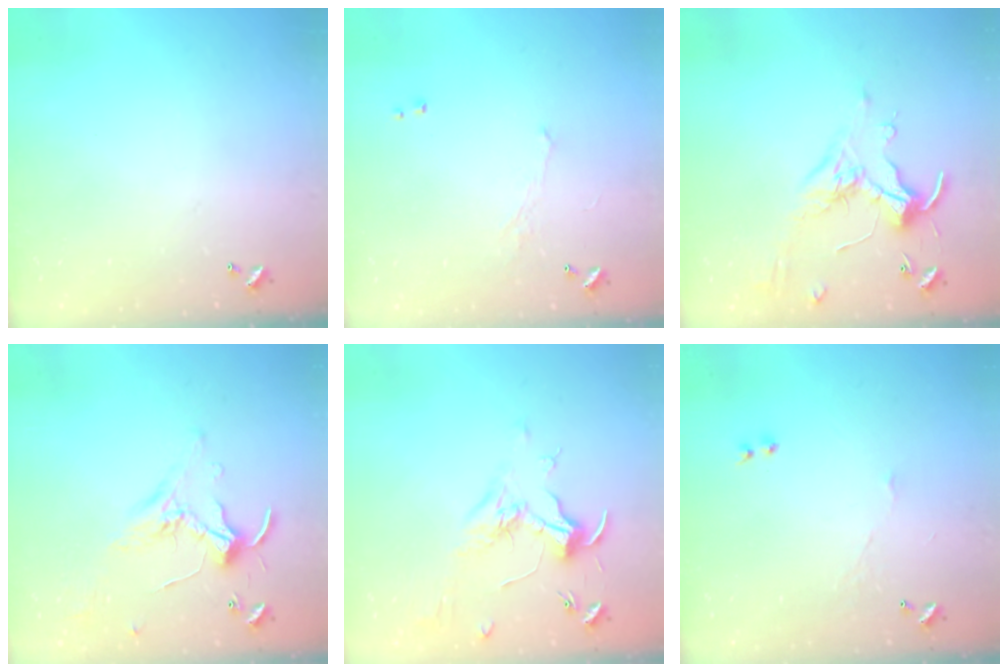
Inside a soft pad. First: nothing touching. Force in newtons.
{"total": 0.9, "press": 0.7, "slide": 0.5}
{"total": 0.9, "press": 0.5, "slide": 0.7}
{"total": 0.9, "press": 0.8, "slide": 0.4}
{"total": 1.8, "press": 1.6, "slide": 0.9}
{"total": 2.4, "press": 2.3, "slide": 0.6}